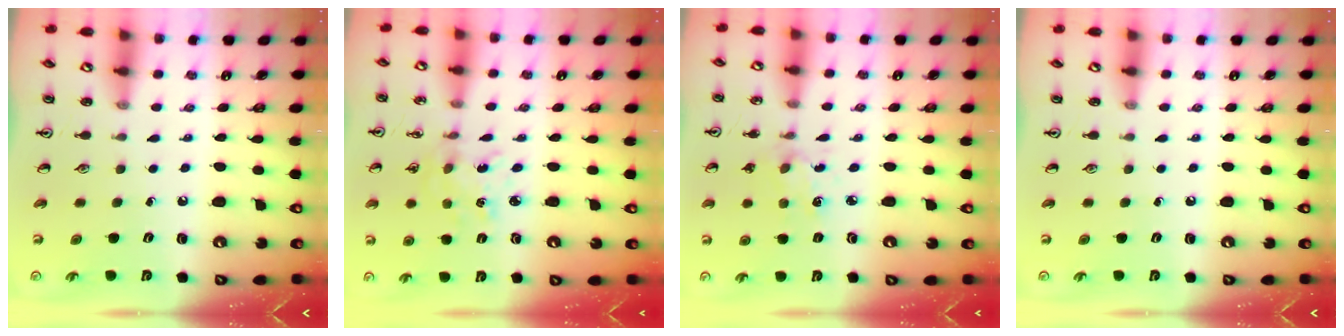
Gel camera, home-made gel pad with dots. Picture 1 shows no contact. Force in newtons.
{"total": 2.1, "press": 2.1, "slide": 0.1}
{"total": 2.2, "press": 2.2, "slide": 0.5}
{"total": 0.0}